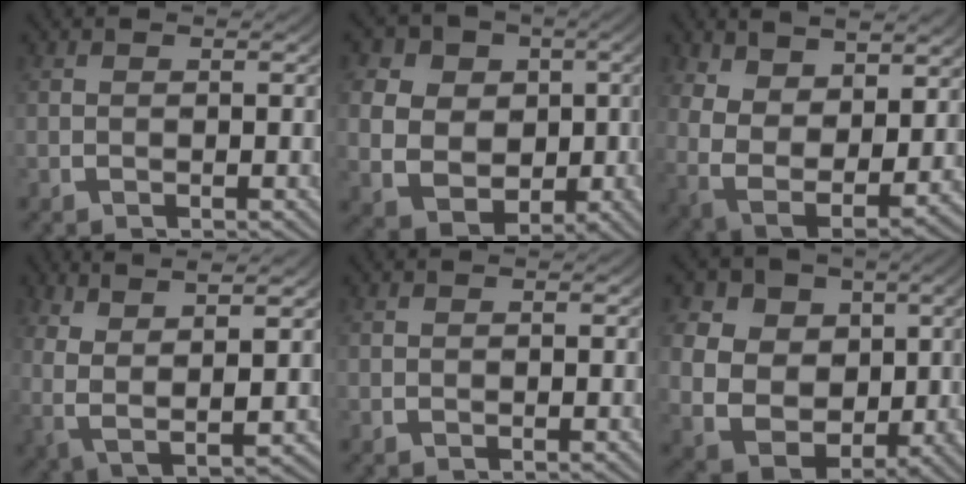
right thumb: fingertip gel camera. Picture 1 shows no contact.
{"total": 13.5, "force": [-0.3, 11.0, 7.8], "torque": [-0.181, -0.059, 0.009]}
{"total": 10.2, "force": [-0.2, 7.4, 7.0], "torque": [-0.178, -0.061, 0.022]}
{"total": 9.9, "force": [2.6, 4.9, 8.2], "torque": [-0.159, -0.007, 0.049]}
{"total": 0.0}
{"total": 14.8, "force": [0.4, 12.0, 8.7], "torque": [-0.200, -0.049, 0.011]}